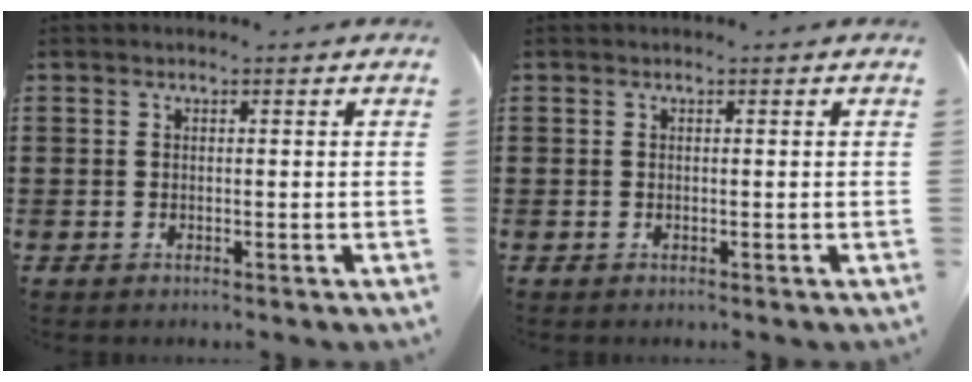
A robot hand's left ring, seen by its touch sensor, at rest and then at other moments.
{"total": 0.0}